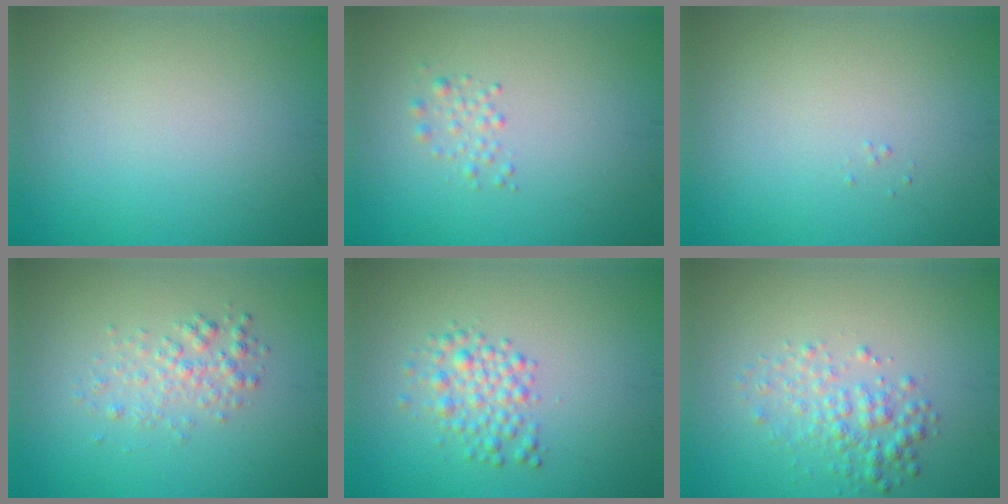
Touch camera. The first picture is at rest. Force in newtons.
{"total": 1.5, "press": 1.5, "slide": 0.0}
{"total": 0.0}
{"total": 2.0, "press": 2.0, "slide": 0.1}
{"total": 2.7, "press": 2.7, "slide": 0.1}
{"total": 2.8, "press": 2.8, "slide": 0.0}